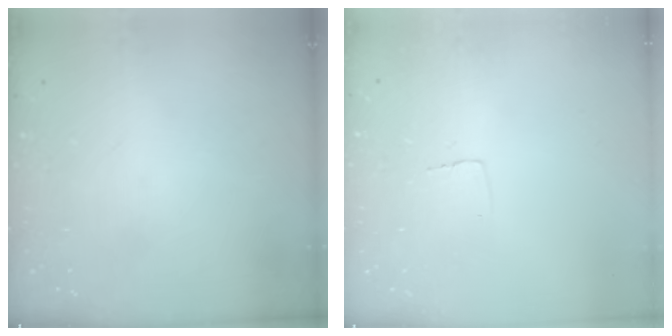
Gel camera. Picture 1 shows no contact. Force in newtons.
{"total": 2.6, "press": 2.6, "slide": 0.1}